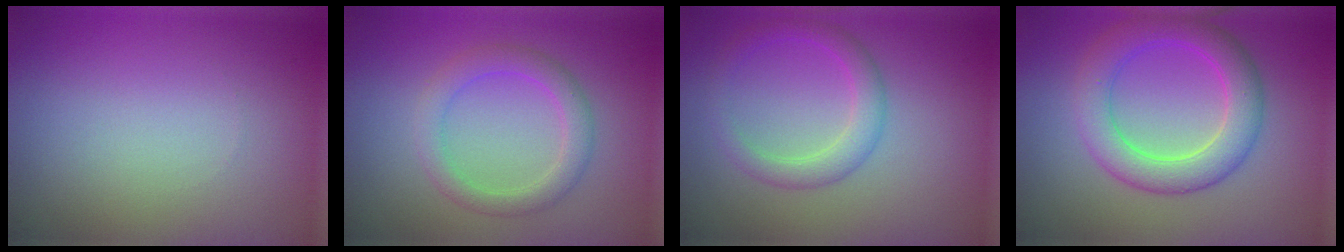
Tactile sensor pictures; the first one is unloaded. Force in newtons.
{"total": 2.9, "press": 2.9, "slide": 0.2}
{"total": 2.7, "press": 2.7, "slide": 0.1}
{"total": 5.3, "press": 5.3, "slide": 0.2}